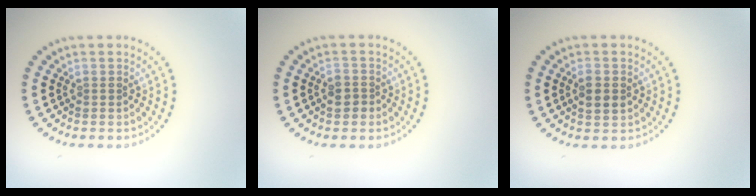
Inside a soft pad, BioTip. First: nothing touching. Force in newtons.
{"total": 1.8, "press": 1.7, "slide": 0.6}
{"total": 2.0, "press": 2.0, "slide": 0.2}